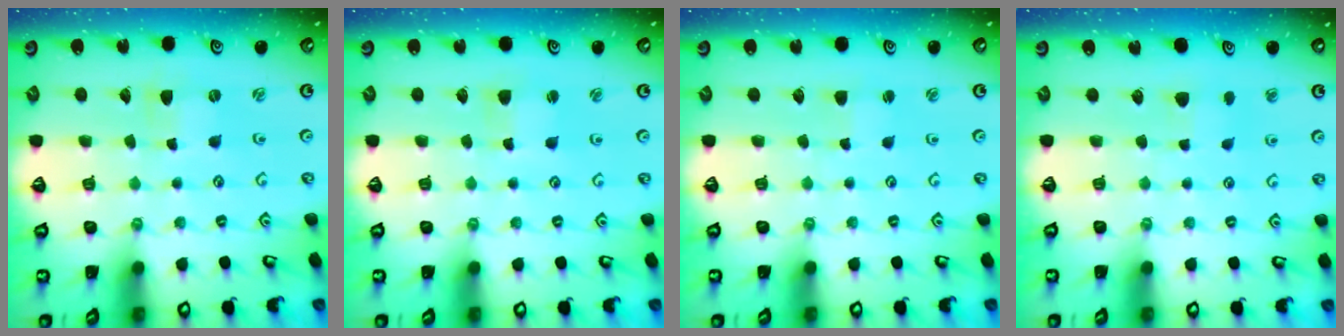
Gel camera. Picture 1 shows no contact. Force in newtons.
{"total": 1.5, "press": 1.5, "slide": 0.3}
{"total": 1.8, "press": 1.8, "slide": 0.3}
{"total": 3.8, "press": 3.7, "slide": 0.7}